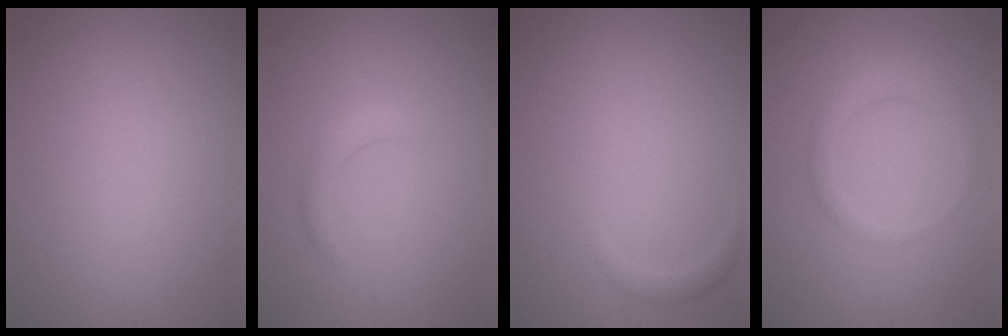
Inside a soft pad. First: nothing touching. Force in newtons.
{"total": 1.5, "press": 1.5, "slide": 0.1}
{"total": 1.1, "press": 1.1, "slide": 0.0}
{"total": 2.6, "press": 2.6, "slide": 0.1}